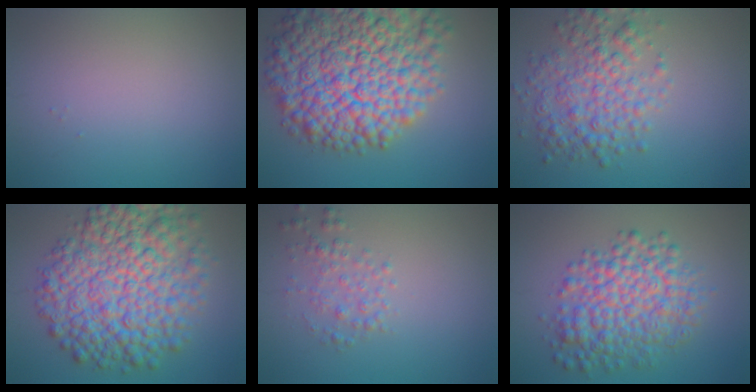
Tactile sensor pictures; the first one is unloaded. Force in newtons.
{"total": 15.0, "press": 15.0, "slide": 0.7}
{"total": 5.5, "press": 5.5, "slide": 0.1}
{"total": 11.9, "press": 11.9, "slide": 0.2}
{"total": 1.9, "press": 1.9, "slide": 0.0}
{"total": 7.5, "press": 7.5, "slide": 0.1}